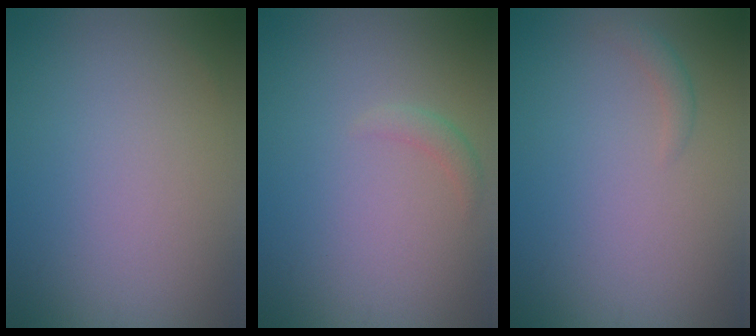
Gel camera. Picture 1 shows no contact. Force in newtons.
{"total": 1.1, "press": 1.1, "slide": 0.0}
{"total": 1.0, "press": 1.0, "slide": 0.0}